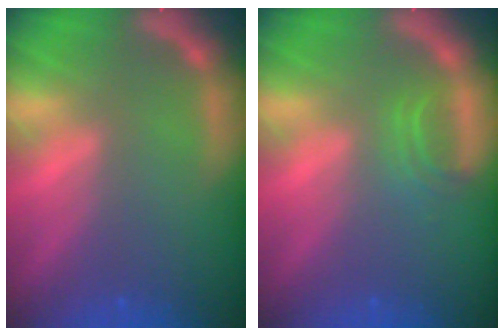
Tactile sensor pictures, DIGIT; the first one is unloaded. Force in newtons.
{"total": 1.9}